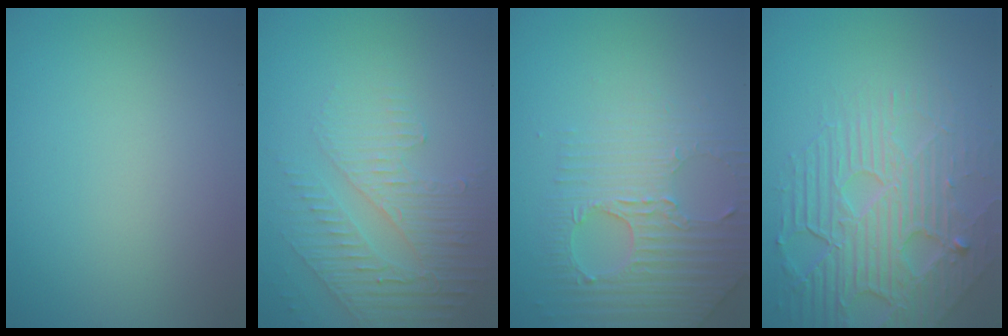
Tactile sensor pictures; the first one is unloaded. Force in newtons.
{"total": 5.1, "press": 3.3, "slide": 3.9}
{"total": 4.0, "press": 3.8, "slide": 1.1}
{"total": 7.8, "press": 5.5, "slide": 5.6}